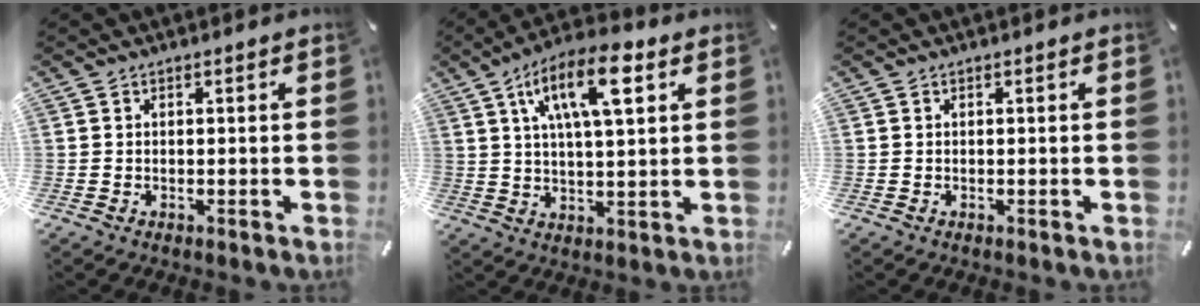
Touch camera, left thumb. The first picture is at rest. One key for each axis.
{"total": 13.5, "fx": 5.8, "fy": 5.1, "fz": 11.1, "tx": -0.188, "ty": -0.002, "tz": 0.098}
{"total": 0.0}